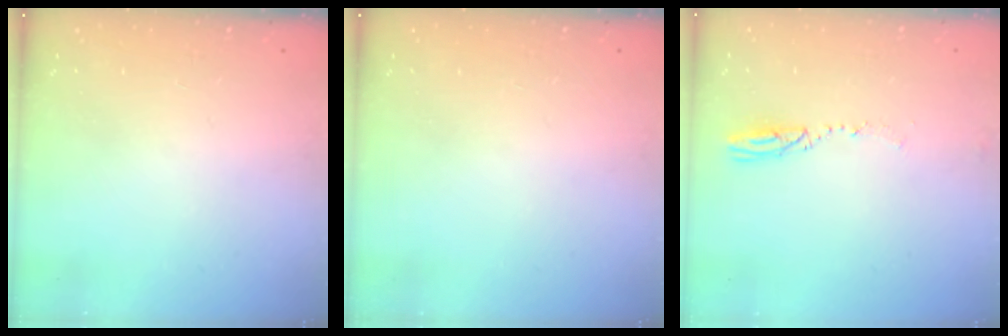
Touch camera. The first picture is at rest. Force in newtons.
{"total": 0.0}
{"total": 3.8, "press": 3.7, "slide": 0.6}